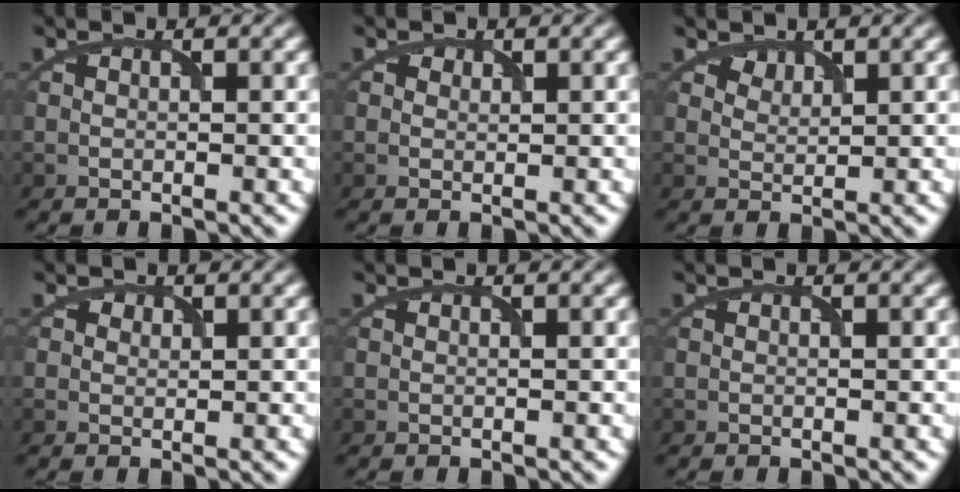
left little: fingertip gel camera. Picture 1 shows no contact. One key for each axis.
{"total": 0.9, "fx": 0.6, "fy": 0.7, "fz": 0.2, "tx": 0.002, "ty": 0.000, "tz": 0.009}
{"total": 1.1, "fx": 1.0, "fy": 0.5, "fz": 0.1, "tx": -0.002, "ty": -0.003, "tz": 0.027}
{"total": 1.1, "fx": 0.6, "fy": 0.8, "fz": 0.3, "tx": 0.001, "ty": 0.002, "tz": 0.006}
{"total": 0.0}
{"total": 0.0}